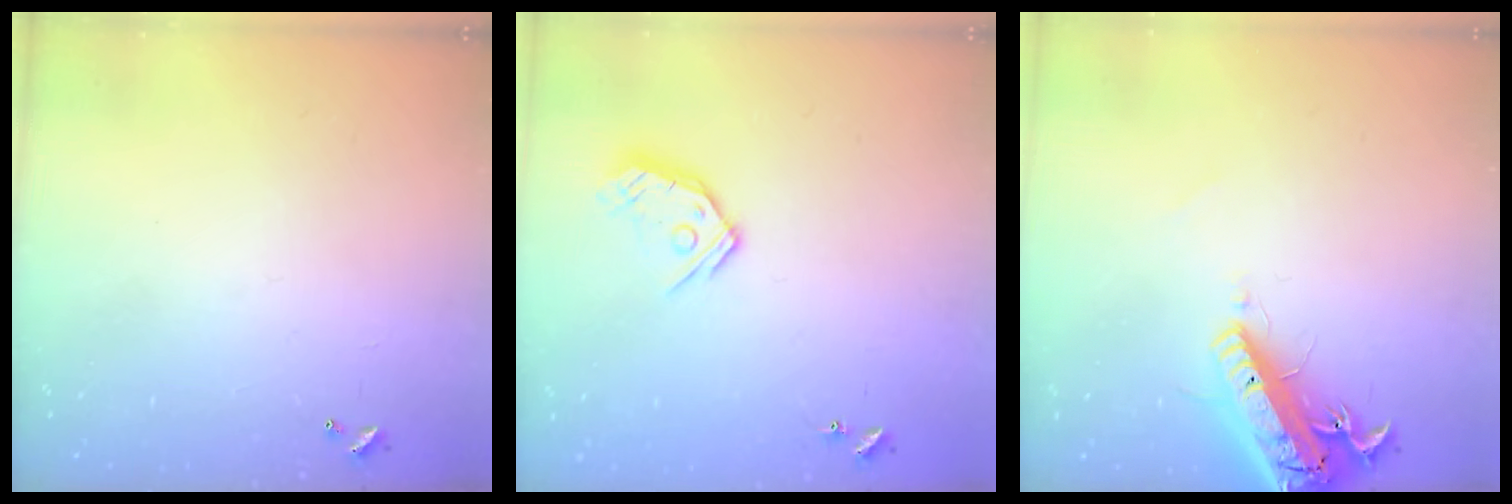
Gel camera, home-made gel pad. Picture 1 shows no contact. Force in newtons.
{"total": 9.9, "press": 9.9, "slide": 0.8}
{"total": 20.7, "press": 20.3, "slide": 4.2}